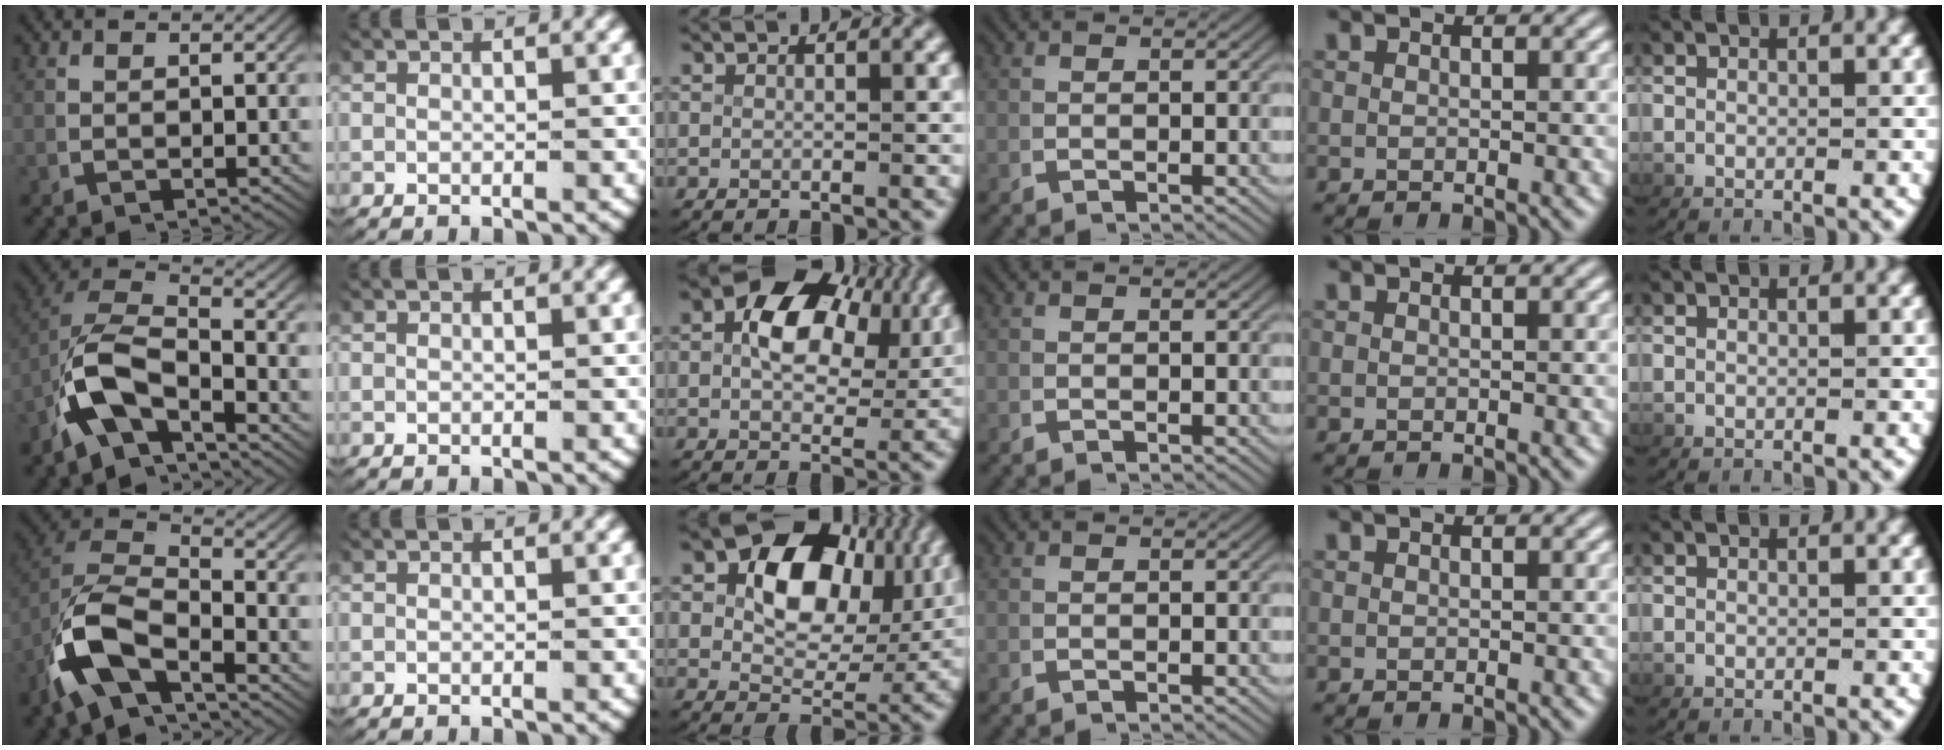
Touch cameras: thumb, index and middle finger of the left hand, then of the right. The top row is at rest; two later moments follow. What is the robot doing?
{"motion": "lift_and_place", "object": "fork"}